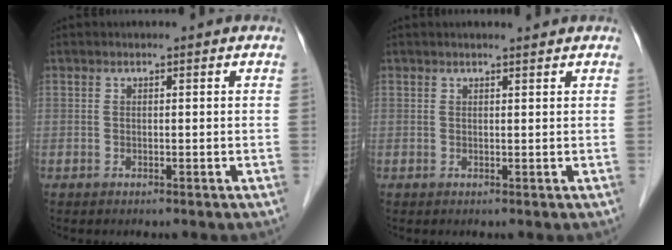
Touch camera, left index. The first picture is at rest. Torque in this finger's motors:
{"motor_torque": [0.21, -0.36, 0.00, -0.01]}